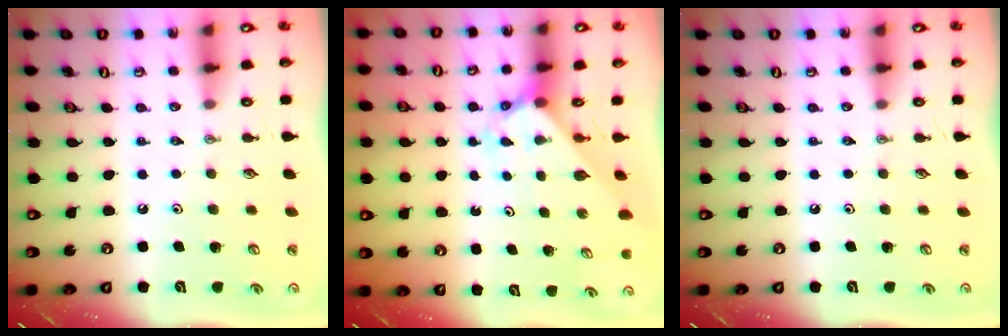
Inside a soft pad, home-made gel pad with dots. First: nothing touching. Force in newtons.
{"total": 2.3, "press": 2.3, "slide": 0.2}
{"total": 0.0}